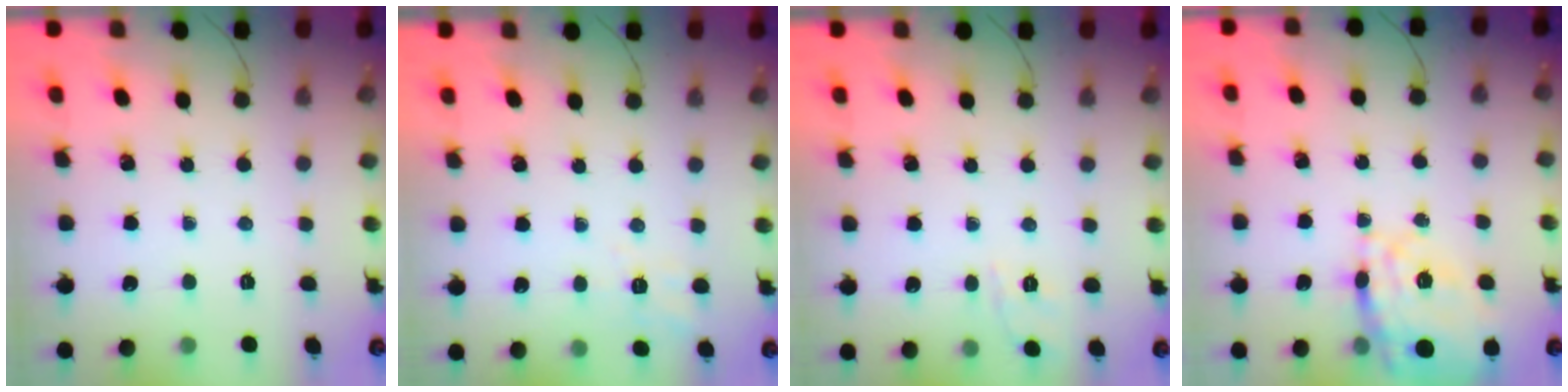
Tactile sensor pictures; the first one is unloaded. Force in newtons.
{"total": 2.2, "press": 0.2, "slide": 2.2}
{"total": 1.8, "press": 0.3, "slide": 1.8}
{"total": 25.3, "press": 25.1, "slide": 3.0}